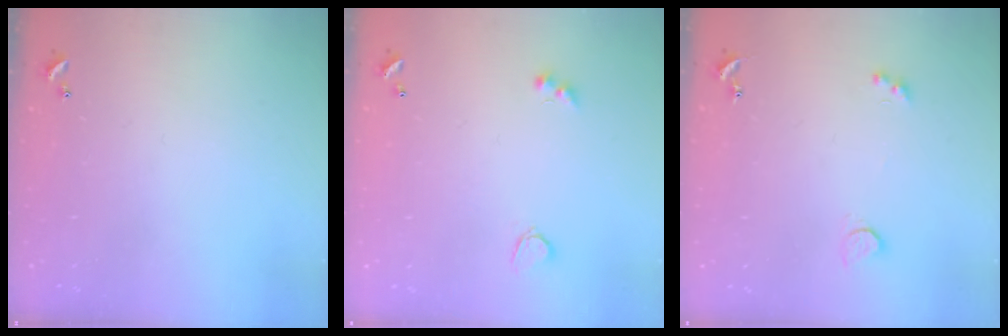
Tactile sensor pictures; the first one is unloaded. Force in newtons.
{"total": 2.8, "press": 2.7, "slide": 1.0}
{"total": 2.6, "press": 2.3, "slide": 1.2}